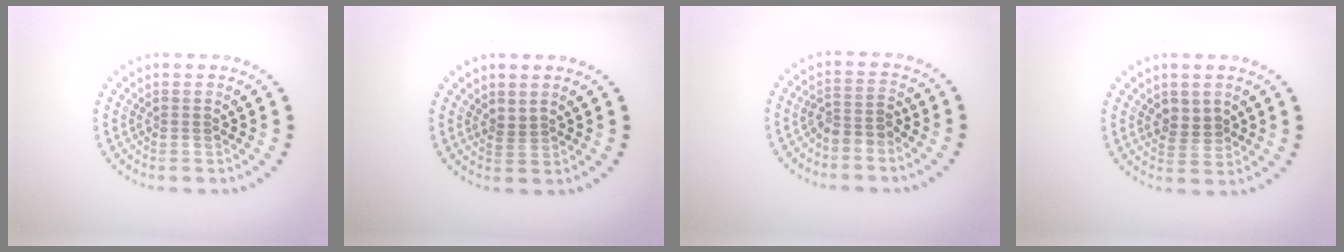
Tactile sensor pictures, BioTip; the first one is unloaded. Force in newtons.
{"total": 1.0, "press": 0.8, "slide": 0.6}
{"total": 2.3, "press": 1.8, "slide": 1.3}
{"total": 2.0, "press": 1.9, "slide": 0.6}